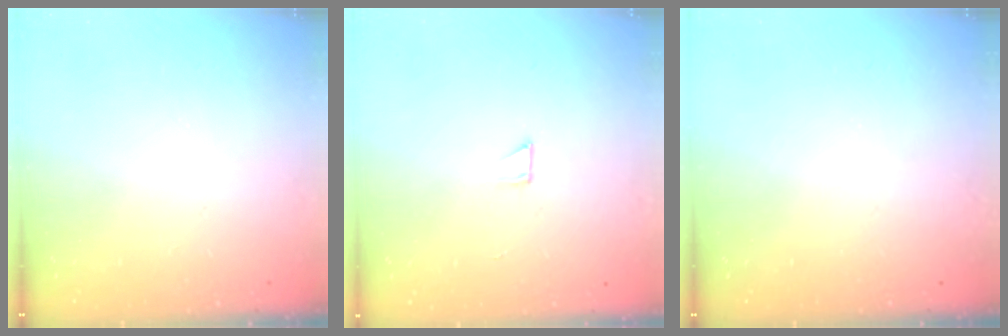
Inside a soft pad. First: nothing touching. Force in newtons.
{"total": 2.1, "press": 2.1, "slide": 0.1}
{"total": 0.0}